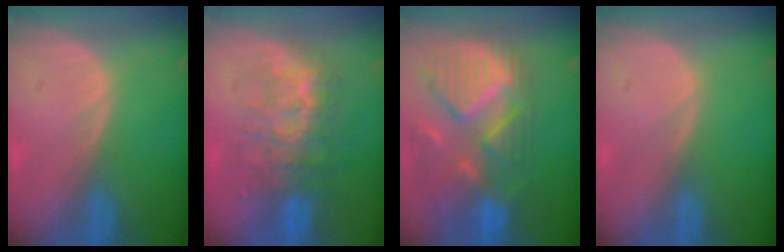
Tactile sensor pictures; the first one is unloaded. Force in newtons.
{"total": 8.2, "press": 8.0, "slide": 1.9}
{"total": 12.1, "press": 10.5, "slide": 6.1}
{"total": 0.0}